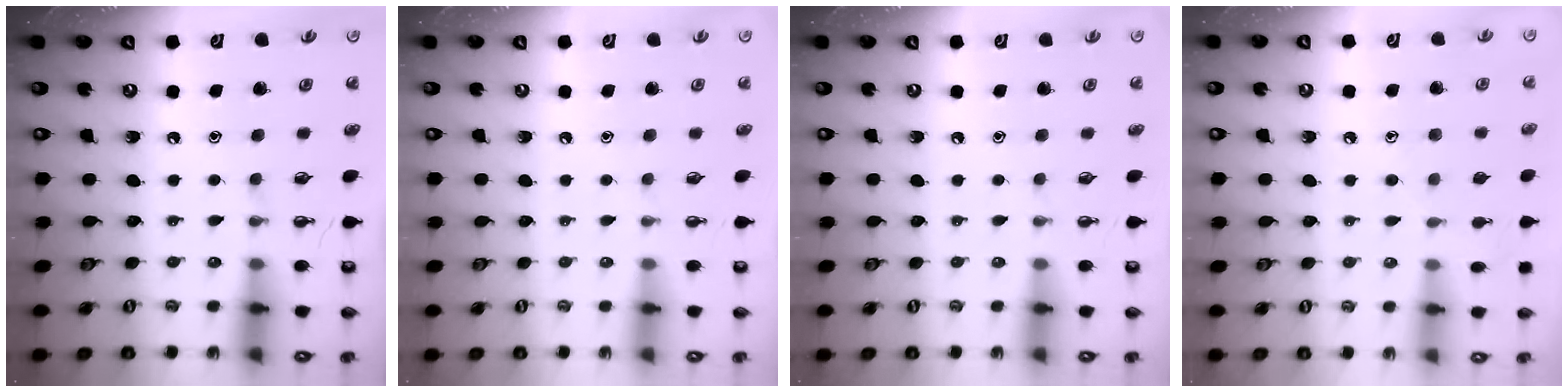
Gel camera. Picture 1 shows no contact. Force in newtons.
{"total": 0.0}
{"total": 0.0}
{"total": 6.8, "press": 6.7, "slide": 0.7}